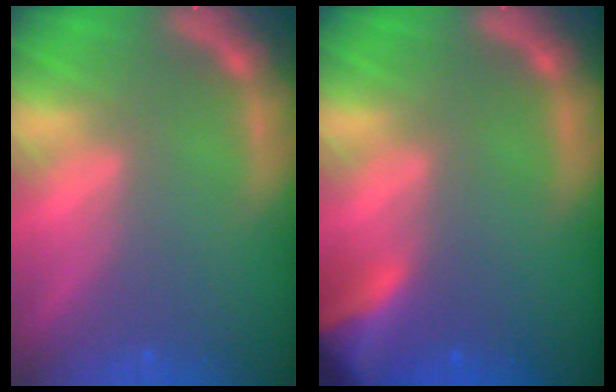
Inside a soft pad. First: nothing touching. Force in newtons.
{"total": 5.9}